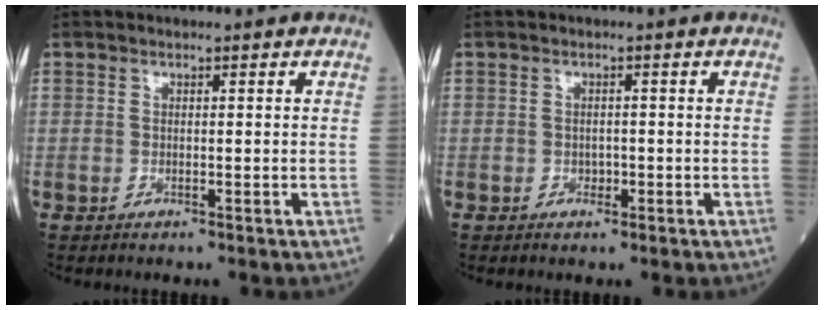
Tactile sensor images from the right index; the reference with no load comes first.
{"total": 1.0, "force": [-0.5, 0.7, 0.5], "torque": [-0.007, 0.002, -0.005]}